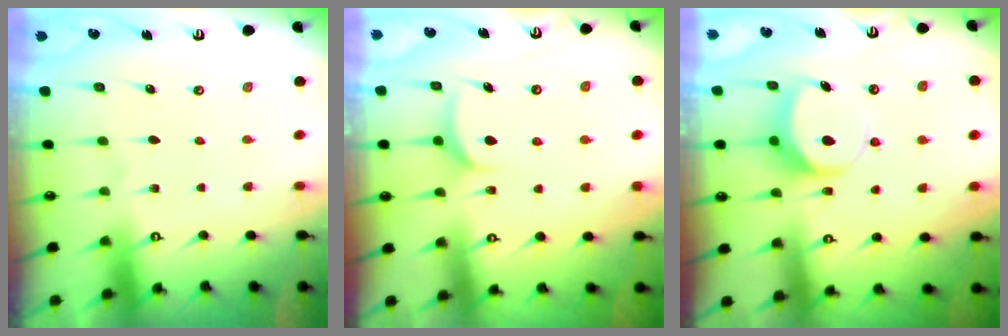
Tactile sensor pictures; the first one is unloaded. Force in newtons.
{"total": 4.9, "press": 4.9, "slide": 0.1}
{"total": 7.9, "press": 7.9, "slide": 1.0}